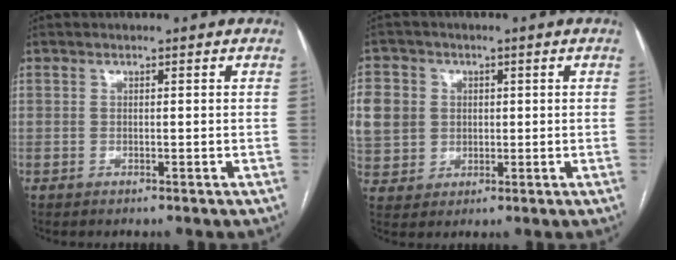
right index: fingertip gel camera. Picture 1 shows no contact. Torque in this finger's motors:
{"motor_torque": [0.99, 0.36, 0.46, 0.12]}